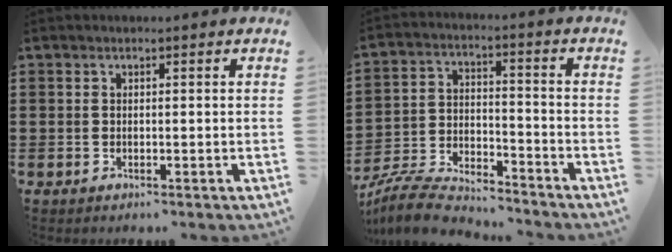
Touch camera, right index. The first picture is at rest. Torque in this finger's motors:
{"motor_torque": [-1.01, 1.03, -1.05, -0.21]}